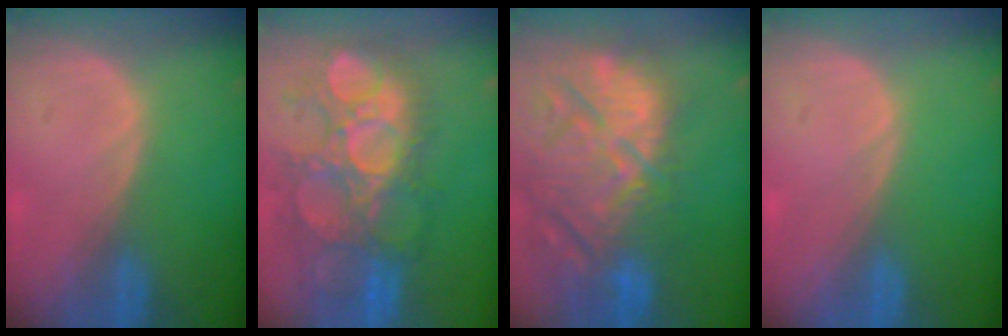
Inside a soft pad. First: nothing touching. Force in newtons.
{"total": 12.0, "press": 11.4, "slide": 3.7}
{"total": 15.2, "press": 13.0, "slide": 7.9}
{"total": 0.0}